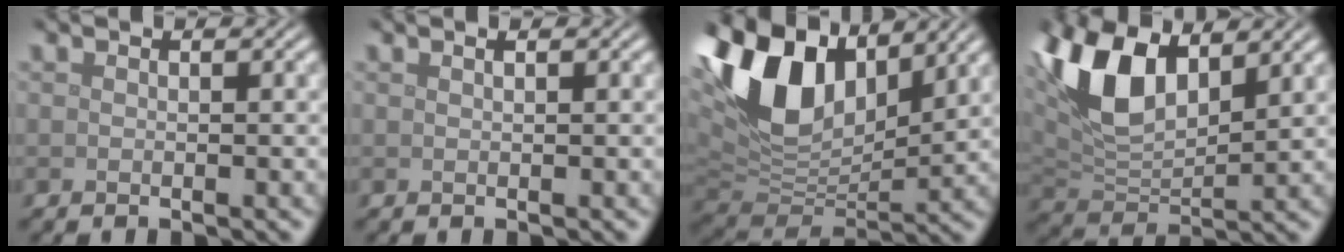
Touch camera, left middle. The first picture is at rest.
{"total": 0.6, "force": [0.4, 0.1, 0.4], "torque": [-0.008, 0.004, 0.005]}
{"total": 12.1, "force": [5.7, 6.8, 8.4], "torque": [-0.188, 0.017, 0.103]}
{"total": 9.2, "force": [4.0, 4.6, 6.9], "torque": [-0.152, 0.009, 0.073]}